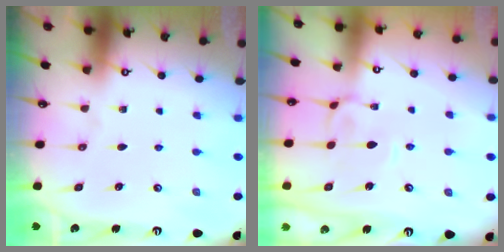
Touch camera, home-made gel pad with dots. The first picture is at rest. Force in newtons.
{"total": 3.6, "press": 3.5, "slide": 0.4}